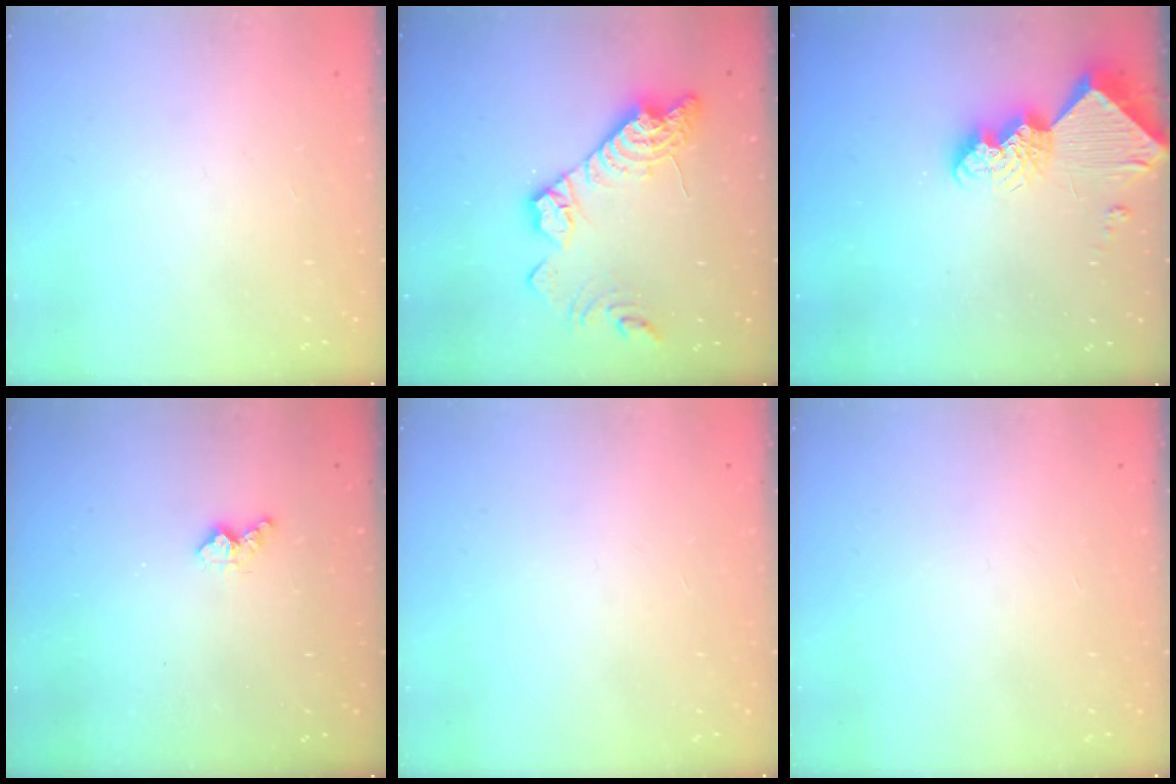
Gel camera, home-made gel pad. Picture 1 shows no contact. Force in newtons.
{"total": 17.0, "press": 16.9, "slide": 1.3}
{"total": 12.1, "press": 12.0, "slide": 1.3}
{"total": 4.0, "press": 4.0, "slide": 0.6}
{"total": 0.0}
{"total": 0.0}